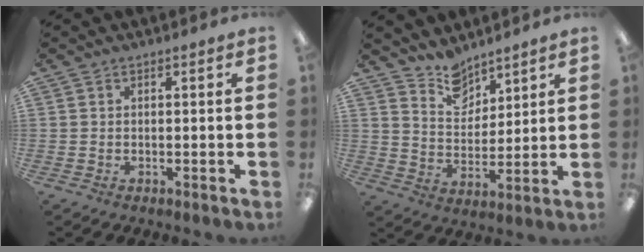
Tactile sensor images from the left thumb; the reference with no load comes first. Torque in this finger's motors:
{"motor_torque": [0.04, -0.04, -0.23, -0.01, 0.05]}